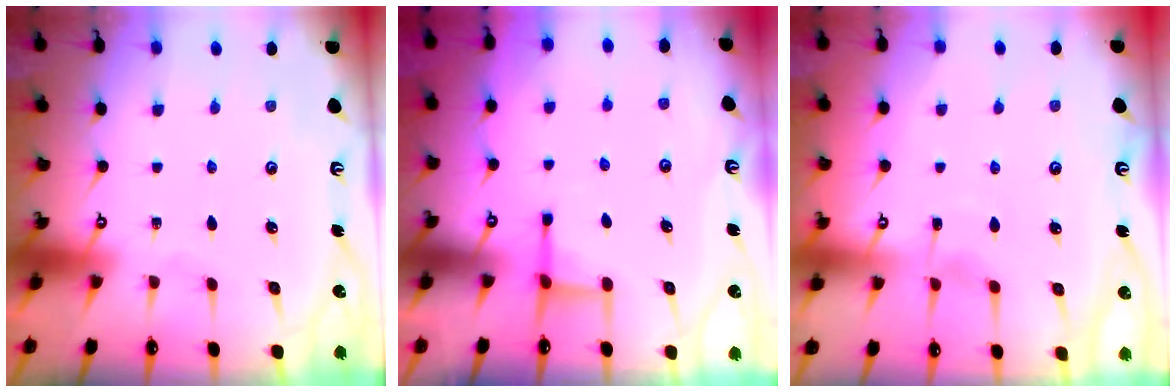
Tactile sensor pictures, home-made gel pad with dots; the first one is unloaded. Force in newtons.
{"total": 2.5, "press": 2.3, "slide": 0.8}
{"total": 2.8, "press": 2.7, "slide": 0.5}